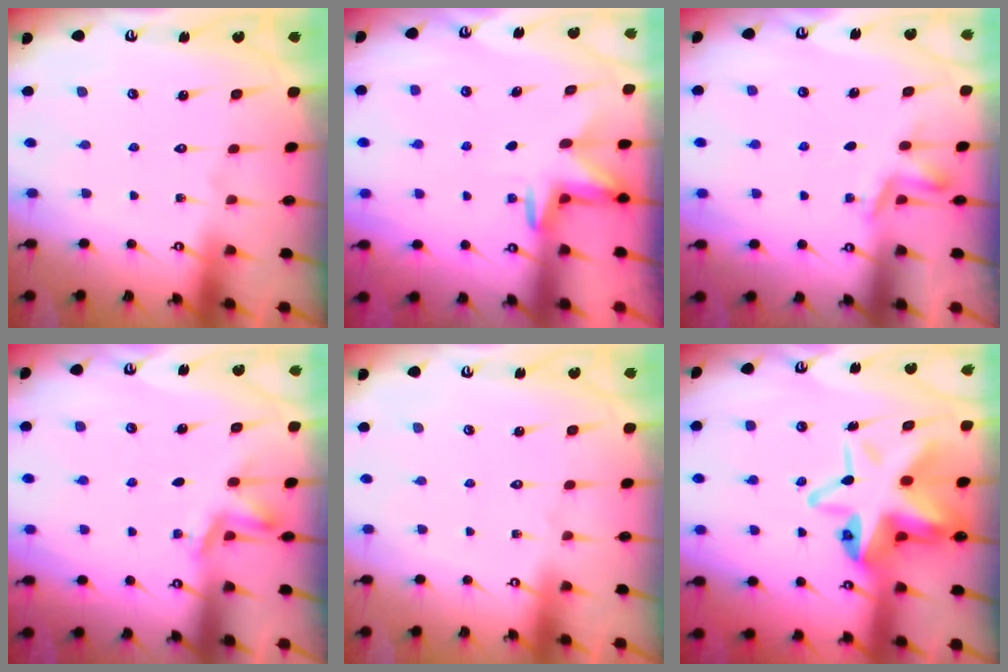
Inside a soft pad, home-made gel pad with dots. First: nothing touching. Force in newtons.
{"total": 3.1, "press": 3.1, "slide": 0.6}
{"total": 2.7, "press": 2.4, "slide": 1.2}
{"total": 2.0, "press": 1.7, "slide": 1.0}
{"total": 0.0}
{"total": 15.6, "press": 15.4, "slide": 2.7}